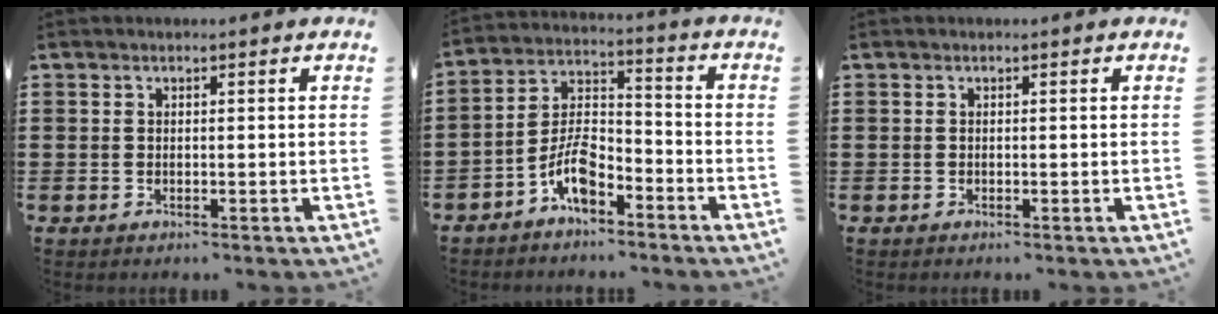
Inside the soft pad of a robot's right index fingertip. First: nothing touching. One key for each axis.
{"total": 7.2, "fx": -4.6, "fy": 3.0, "fz": 4.6, "tx": -0.105, "ty": 0.006, "tz": -0.092}
{"total": 0.0}